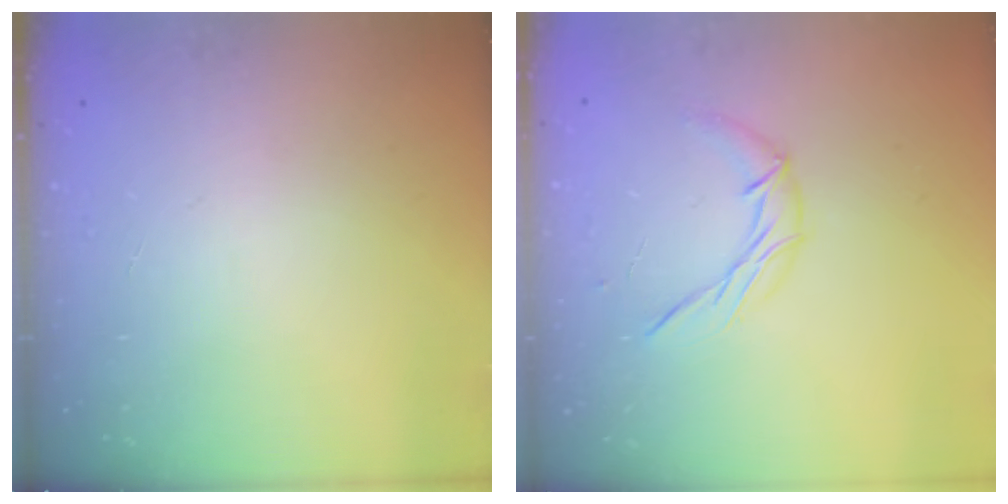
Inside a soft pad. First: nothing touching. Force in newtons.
{"total": 6.8, "press": 6.8, "slide": 0.7}